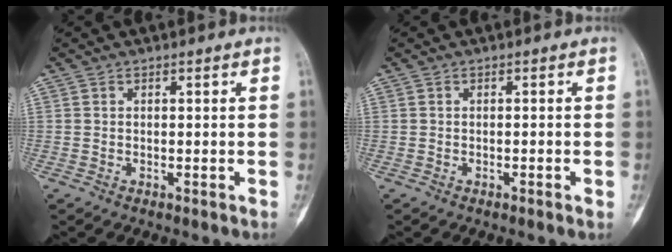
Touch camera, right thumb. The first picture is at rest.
{"total": 1.0, "force": [-0.4, 0.2, 0.9], "torque": [-0.020, 0.003, -0.003]}